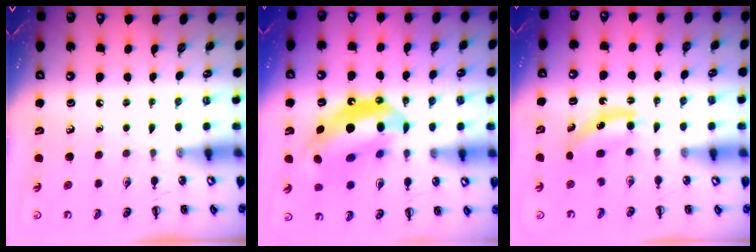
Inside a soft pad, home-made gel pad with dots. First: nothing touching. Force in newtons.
{"total": 17.5, "press": 16.8, "slide": 4.9}
{"total": 5.6, "press": 5.5, "slide": 0.8}